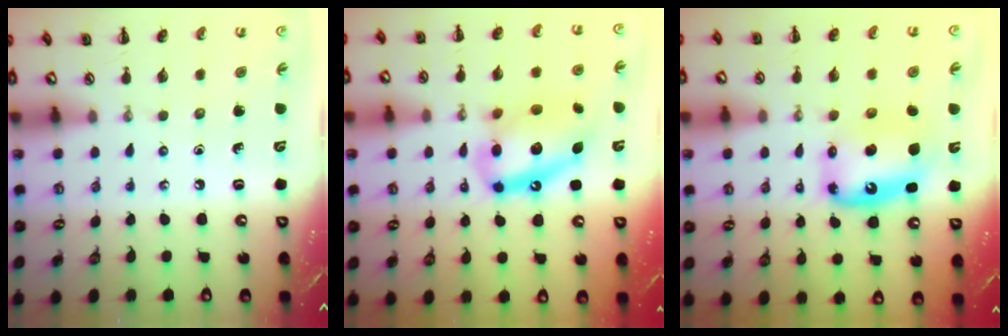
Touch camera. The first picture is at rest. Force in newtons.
{"total": 15.8, "press": 15.3, "slide": 3.9}
{"total": 9.2, "press": 8.9, "slide": 2.4}